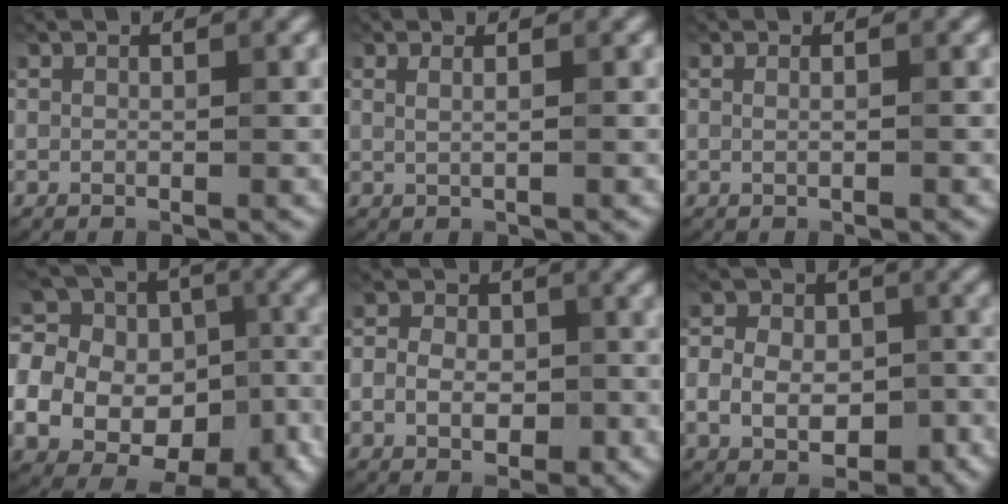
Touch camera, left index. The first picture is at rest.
{"total": 1.8, "force": [0.7, 0.9, 1.4], "torque": [-0.006, -0.006, -0.005]}
{"total": 0.9, "force": [0.3, 0.4, 0.7], "torque": [-0.004, -0.007, -0.001]}
{"total": 18.4, "force": [-6.1, 14.9, 9.0], "torque": [-0.200, -0.019, -0.081]}
{"total": 4.8, "force": [-0.8, 3.6, 3.1], "torque": [-0.030, 0.000, -0.027]}
{"total": 8.9, "force": [-2.5, 6.7, 5.3], "torque": [-0.067, 0.000, -0.061]}